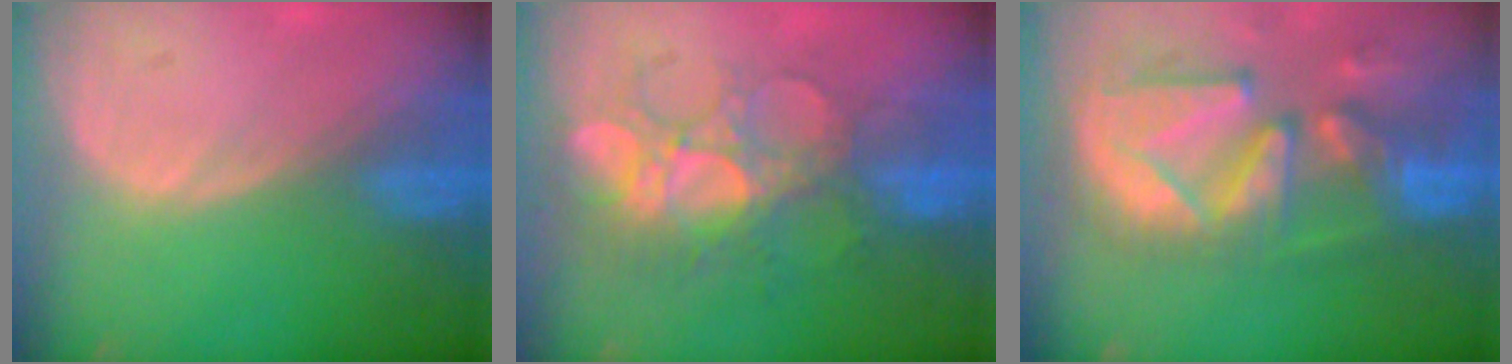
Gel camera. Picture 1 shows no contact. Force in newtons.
{"total": 9.0, "press": 8.6, "slide": 2.6}
{"total": 13.0, "press": 11.3, "slide": 6.5}